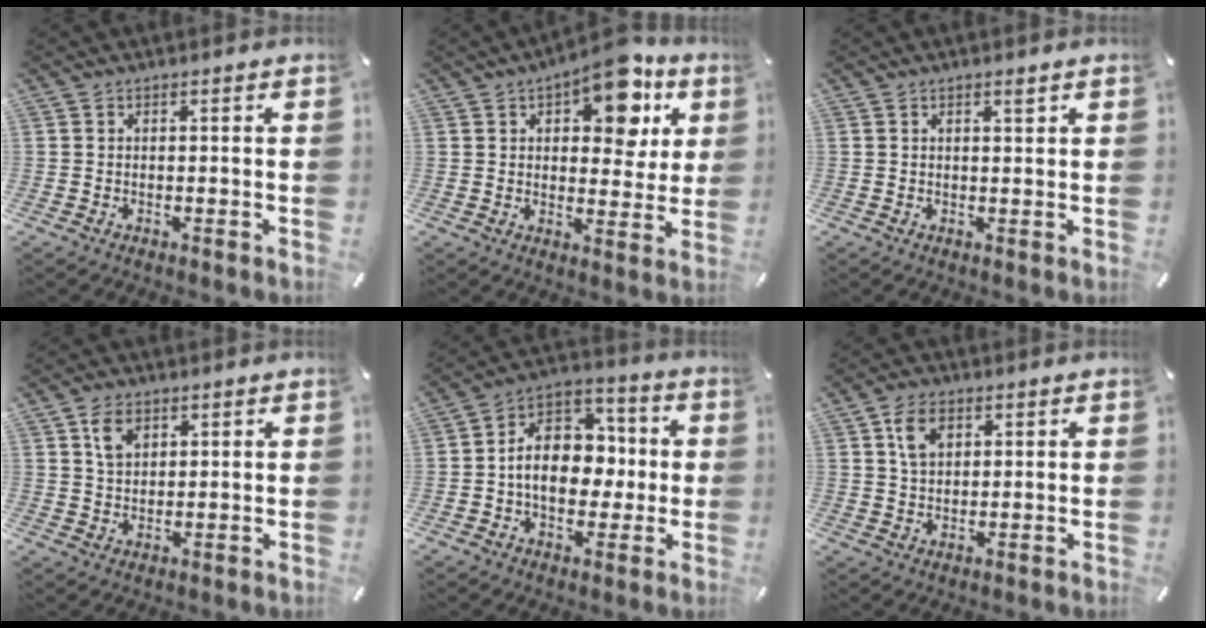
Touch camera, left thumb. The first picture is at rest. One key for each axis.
{"total": 13.6, "fx": 7.8, "fy": 6.9, "fz": 8.8, "tx": -0.107, "ty": -0.043, "tz": 0.130}
{"total": 1.3, "fx": 1.0, "fy": 0.3, "fz": 0.9, "tx": -0.018, "ty": -0.001, "tz": 0.017}
{"total": 5.0, "fx": 2.5, "fy": 3.5, "fz": 2.5, "tx": -0.042, "ty": 0.000, "tz": 0.043}
{"total": 12.7, "fx": -1.3, "fy": 10.0, "fz": 7.7, "tx": -0.131, "ty": 0.009, "tz": -0.020}
{"total": 6.1, "fx": 2.5, "fy": 4.3, "fz": 3.6, "tx": -0.064, "ty": 0.003, "tz": 0.044}